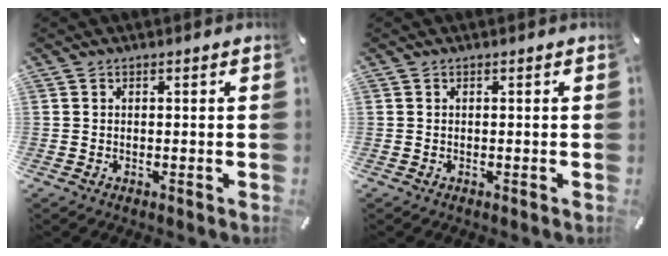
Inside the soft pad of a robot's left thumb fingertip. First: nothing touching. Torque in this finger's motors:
{"motor_torque": [0.09, 0.09, 0.00, 0.00, 0.00]}